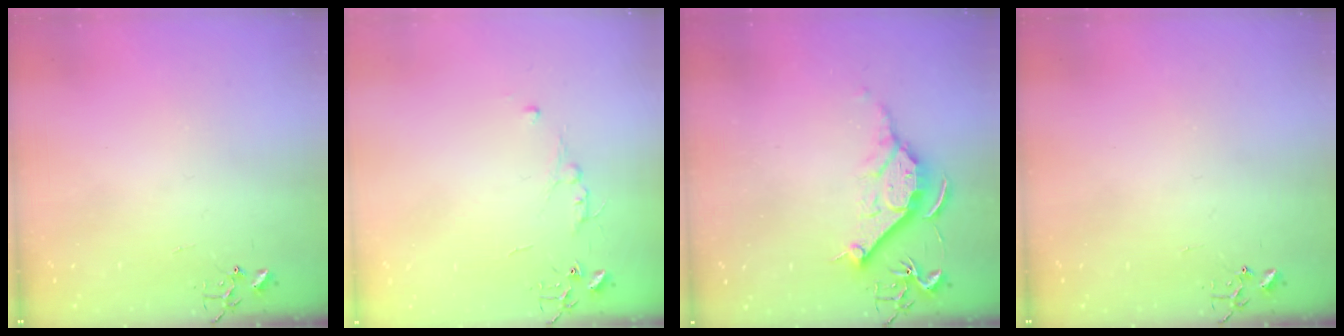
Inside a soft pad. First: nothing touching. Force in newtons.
{"total": 4.8, "press": 4.8, "slide": 0.7}
{"total": 11.4, "press": 11.4, "slide": 0.8}
{"total": 0.0}